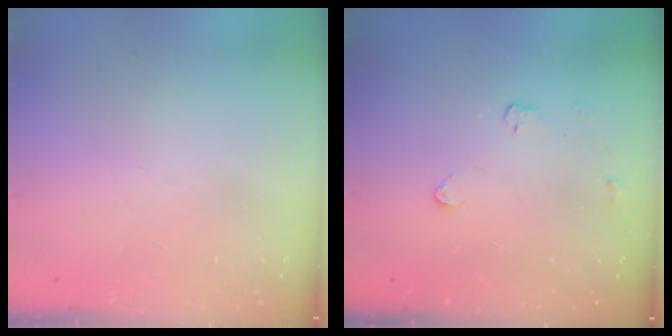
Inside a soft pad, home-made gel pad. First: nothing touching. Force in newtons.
{"total": 2.9, "press": 2.9, "slide": 0.4}